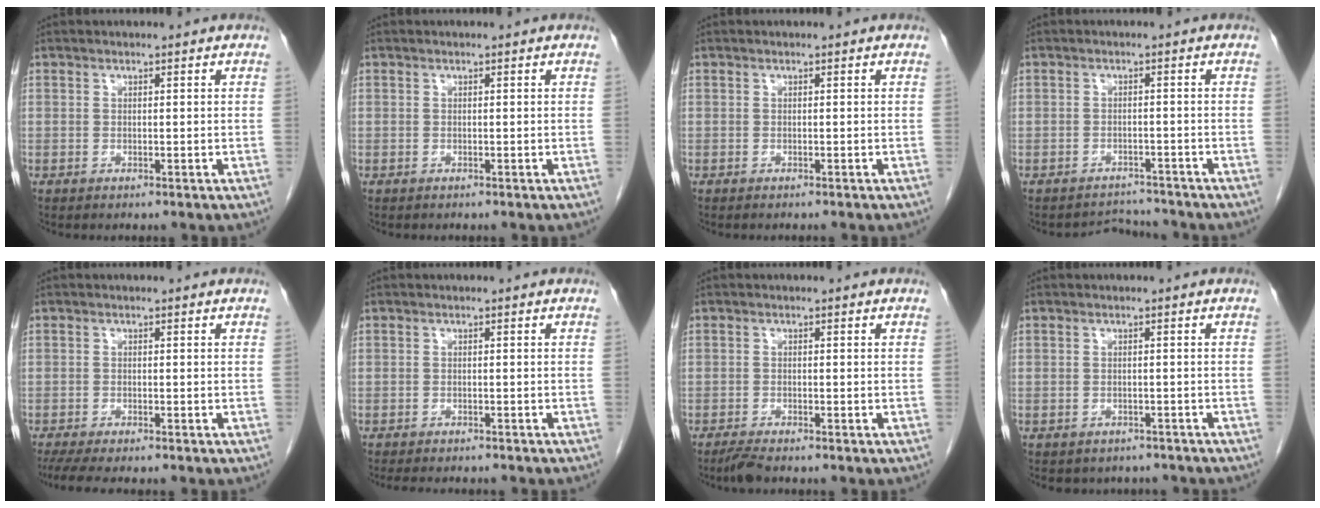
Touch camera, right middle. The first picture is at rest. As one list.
[{"total": 0.0}, {"total": 1.1, "force": [-1.0, 0.1, 0.4], "torque": [-0.006, -0.001, -0.013]}, {"total": 3.1, "force": [-2.8, 0.6, -1.3], "torque": [0.020, 0.007, -0.041]}, {"total": 6.7, "force": [-5.6, 0.9, 3.7], "torque": [-0.050, -0.014, -0.087]}, {"total": 8.2, "force": [-7.3, 1.7, 3.5], "torque": [-0.041, -0.006, -0.092]}, {"total": 2.0, "force": [-1.8, 0.1, 1.0], "torque": [-0.028, -0.007, -0.035]}, {"total": 5.2, "force": [-4.5, 2.5, 0.4], "torque": [0.002, 0.008, -0.049]}]